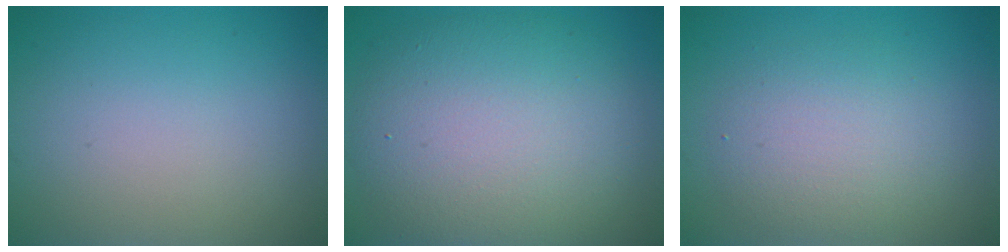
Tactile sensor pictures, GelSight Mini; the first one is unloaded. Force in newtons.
{"total": 10.2, "press": 10.2, "slide": 0.5}
{"total": 3.9, "press": 3.9, "slide": 0.0}